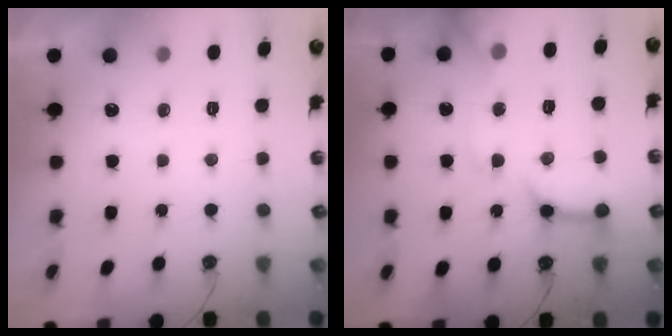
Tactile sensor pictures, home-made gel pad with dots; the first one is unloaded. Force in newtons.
{"total": 14.6, "press": 14.5, "slide": 1.6}